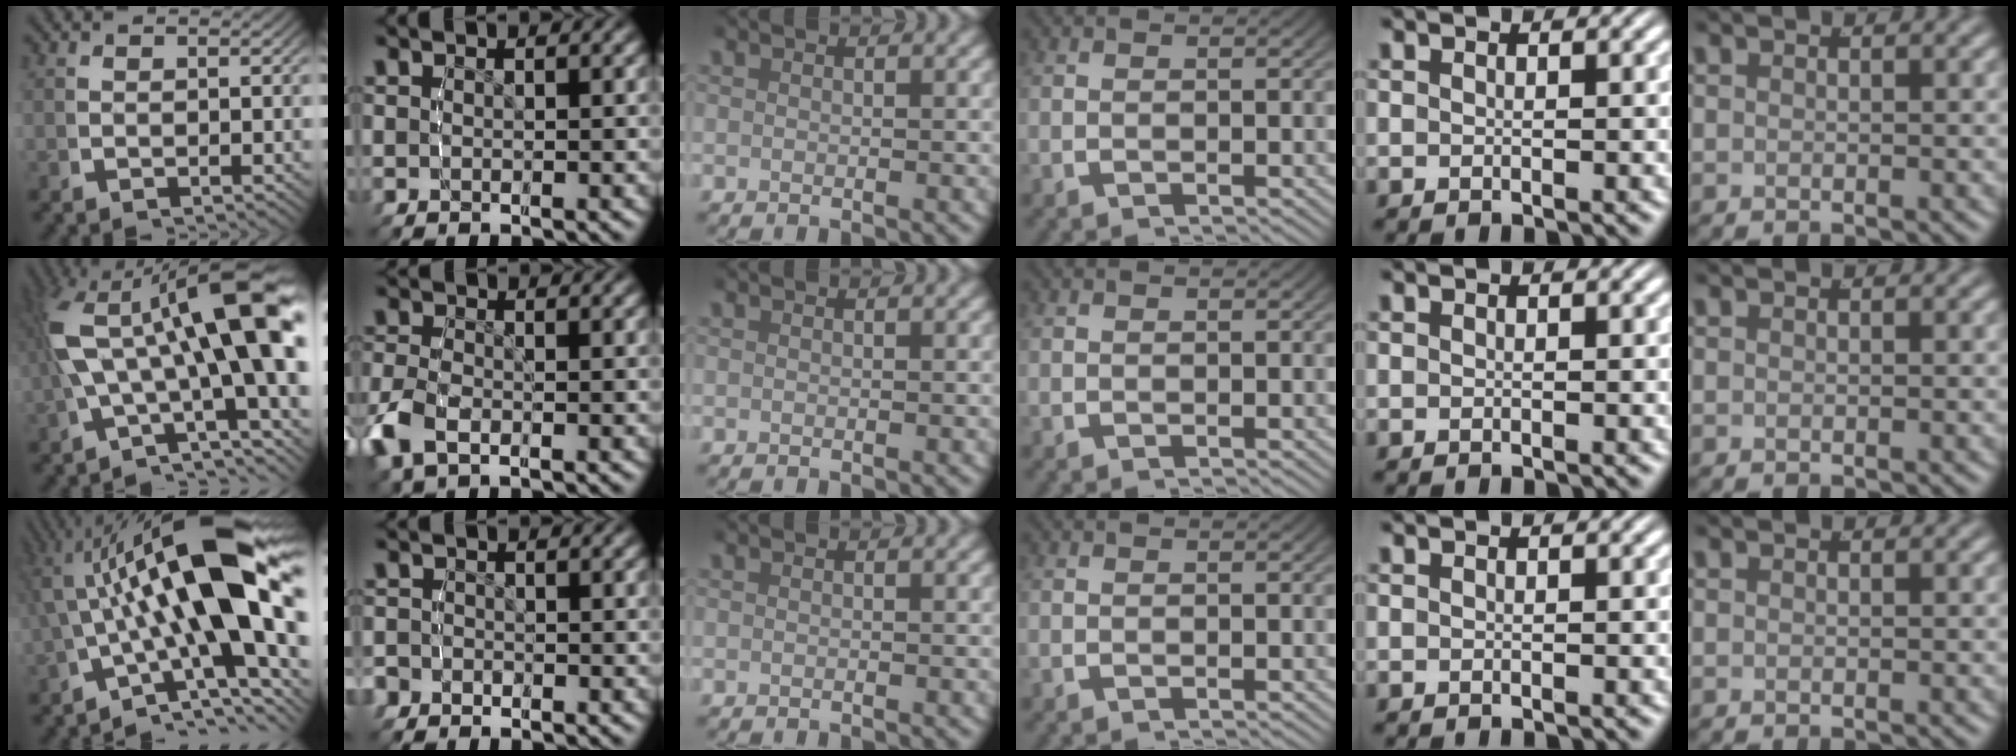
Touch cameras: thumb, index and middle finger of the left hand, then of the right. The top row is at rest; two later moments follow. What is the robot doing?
{"motion": "lift_and_place", "object": "button"}